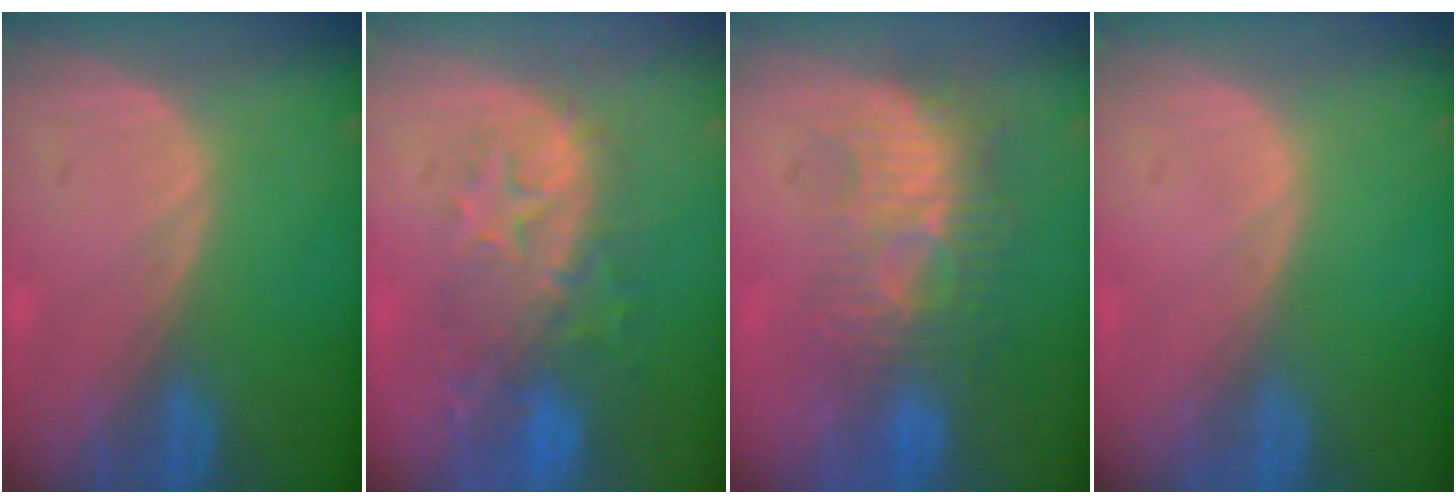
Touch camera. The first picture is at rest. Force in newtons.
{"total": 9.5, "press": 8.7, "slide": 4.0}
{"total": 9.4, "press": 8.4, "slide": 4.3}
{"total": 0.0}